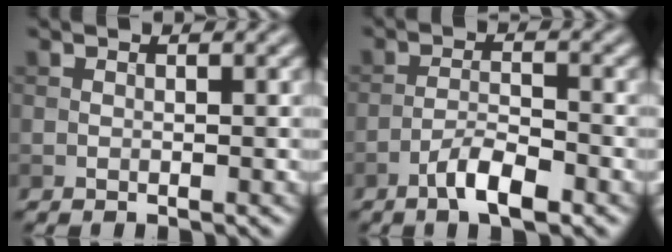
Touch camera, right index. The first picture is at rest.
{"total": 3.8, "force": [-2.4, 0.9, 2.7], "torque": [-0.053, 0.007, -0.049]}